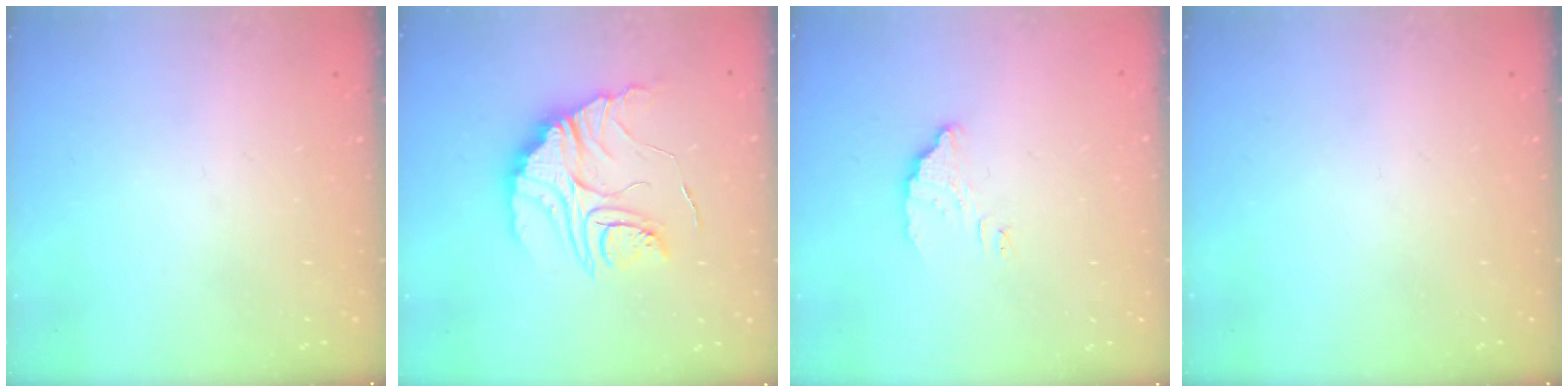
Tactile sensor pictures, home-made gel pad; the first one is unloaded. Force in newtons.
{"total": 16.1, "press": 16.1, "slide": 1.6}
{"total": 3.4, "press": 3.4, "slide": 0.0}
{"total": 0.0}